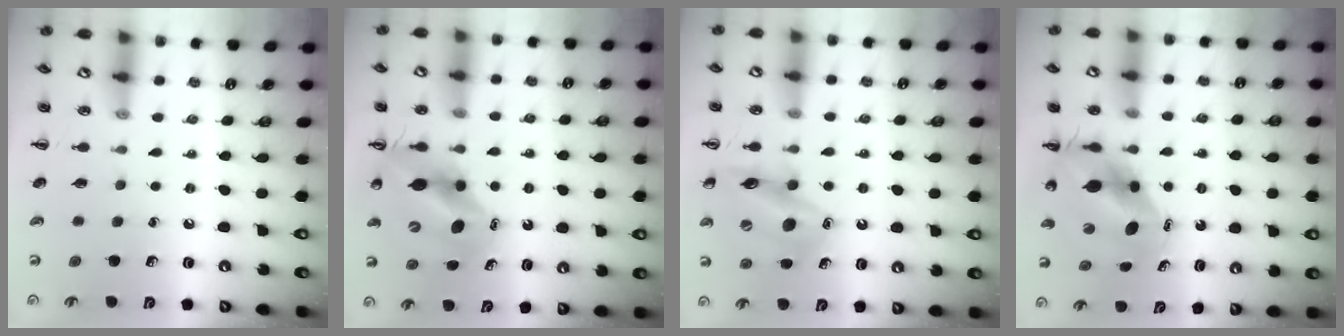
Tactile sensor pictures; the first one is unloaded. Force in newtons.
{"total": 12.6, "press": 12.0, "slide": 3.8}
{"total": 15.4, "press": 15.1, "slide": 3.2}
{"total": 9.6, "press": 9.2, "slide": 2.9}